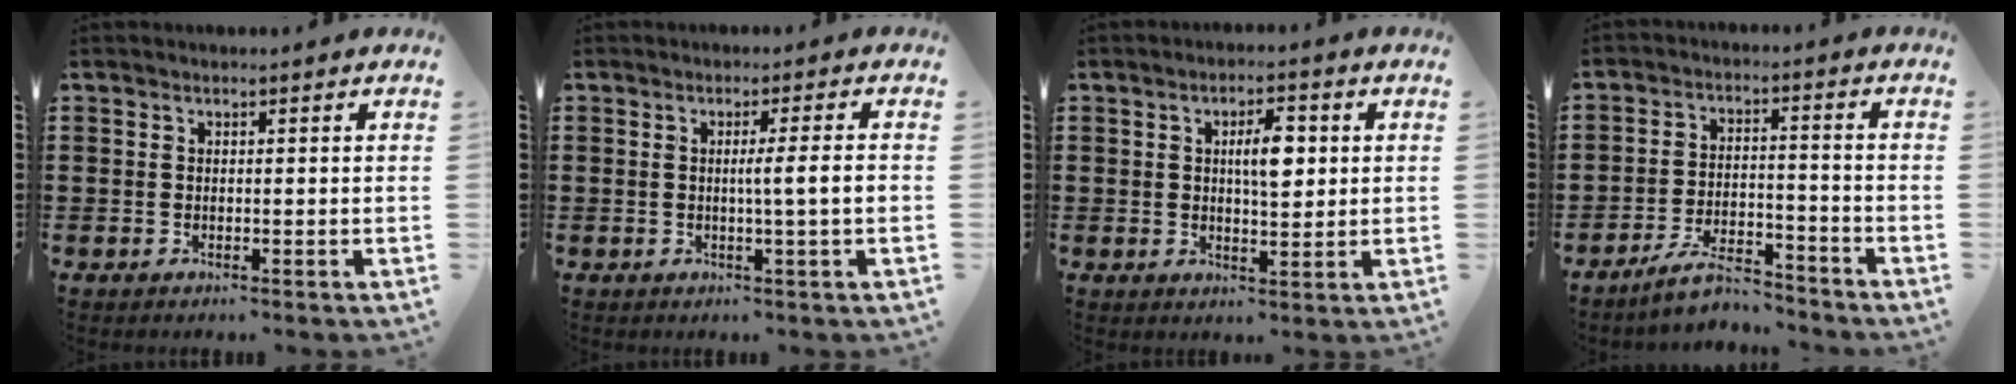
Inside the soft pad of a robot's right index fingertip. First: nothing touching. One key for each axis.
{"total": 4.3, "fx": -0.1, "fy": -0.5, "fz": 4.2, "tx": -0.074, "ty": -0.009, "tz": -0.005}
{"total": 5.4, "fx": 1.1, "fy": 1.9, "fz": 4.9, "tx": -0.083, "ty": 0.003, "tz": 0.012}
{"total": 6.1, "fx": -5.6, "fy": 0.8, "fz": 2.3, "tx": -0.057, "ty": -0.001, "tz": -0.110}